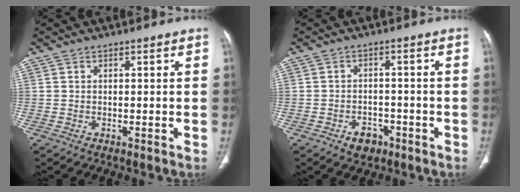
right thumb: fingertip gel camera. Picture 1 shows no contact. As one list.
[{"total": 4.3, "force": [-2.4, 3.0, 1.9], "torque": [-0.013, 0.018, -0.031]}]